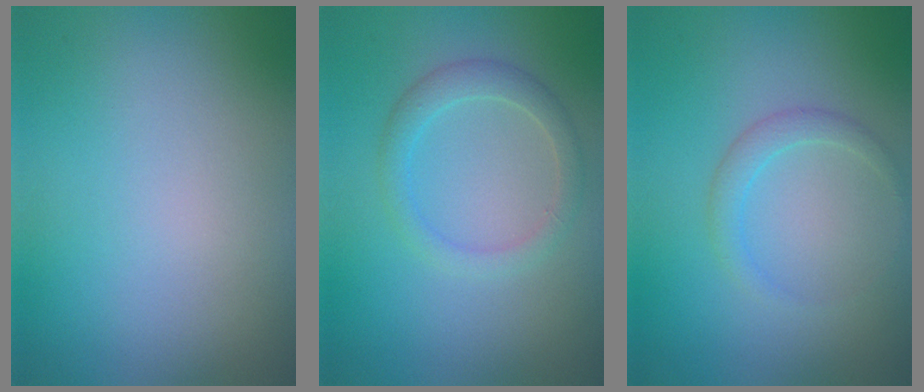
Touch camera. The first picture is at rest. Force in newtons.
{"total": 2.3, "press": 2.3, "slide": 0.0}
{"total": 1.5, "press": 1.5, "slide": 0.1}